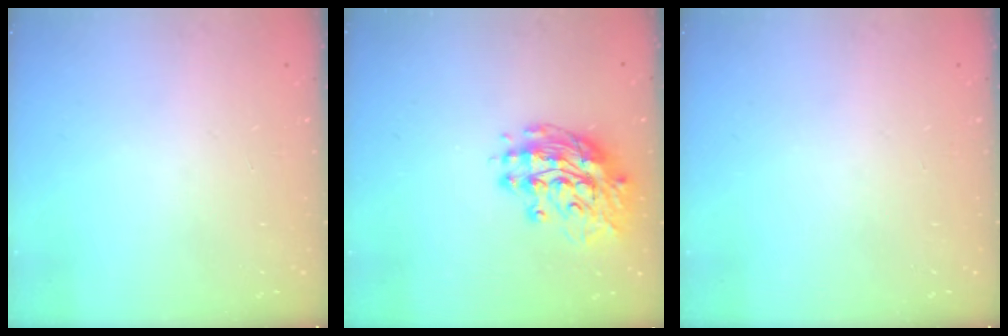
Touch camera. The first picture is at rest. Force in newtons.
{"total": 14.0, "press": 14.0, "slide": 1.3}
{"total": 0.0}